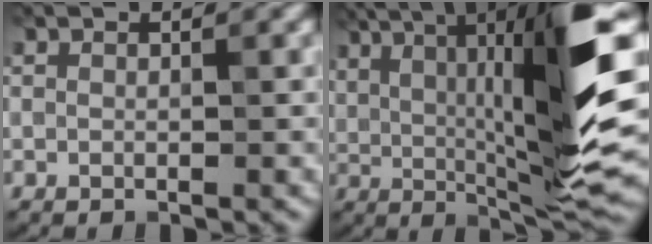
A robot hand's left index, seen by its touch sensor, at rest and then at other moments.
{"total": 14.7, "force": [3.6, 2.5, 14.1], "torque": [-0.223, 0.008, 0.070]}